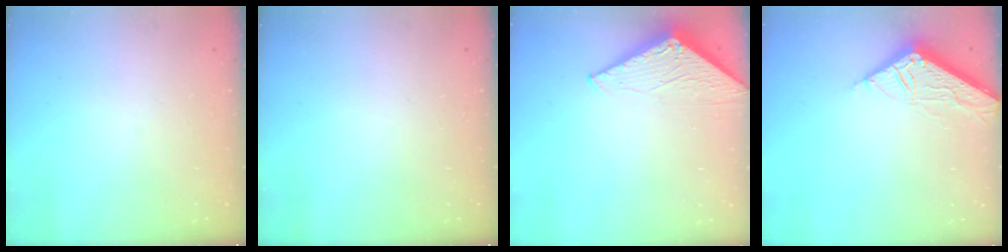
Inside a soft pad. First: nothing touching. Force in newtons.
{"total": 0.0}
{"total": 2.8, "press": 2.8, "slide": 0.2}
{"total": 7.8, "press": 7.8, "slide": 0.3}